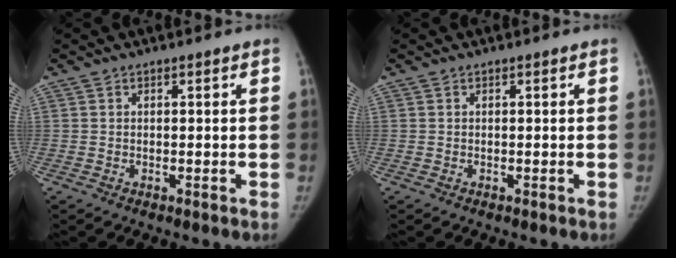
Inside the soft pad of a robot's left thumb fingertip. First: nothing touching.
{"total": 0.0}